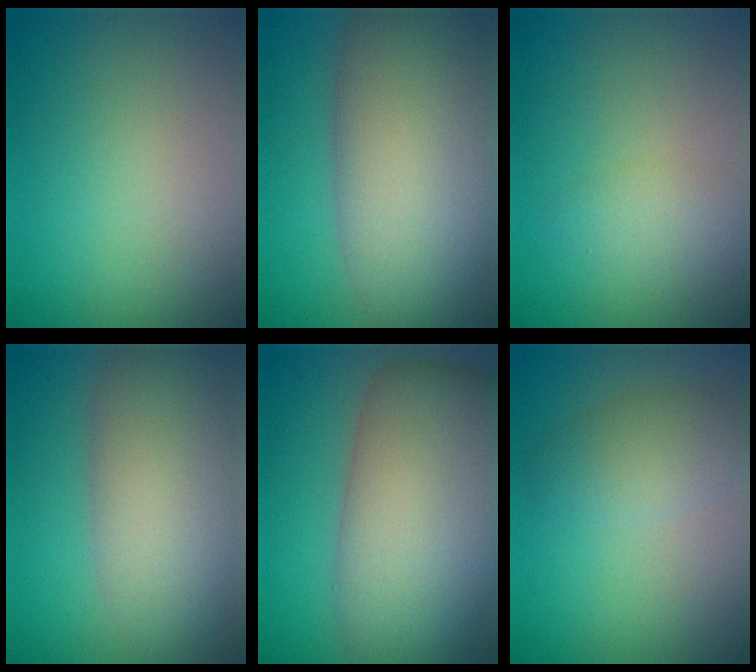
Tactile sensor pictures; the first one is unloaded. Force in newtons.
{"total": 12.1, "press": 12.1, "slide": 0.7}
{"total": 1.8, "press": 1.8, "slide": 0.0}
{"total": 8.0, "press": 8.0, "slide": 0.5}
{"total": 12.7, "press": 12.6, "slide": 0.7}
{"total": 3.1, "press": 3.1, "slide": 0.1}